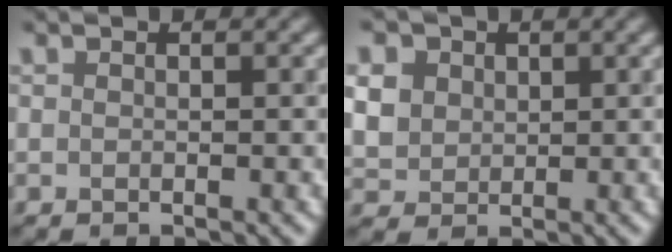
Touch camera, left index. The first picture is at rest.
{"total": 5.7, "force": [2.0, 4.6, 2.5], "torque": [-0.087, 0.018, 0.038]}